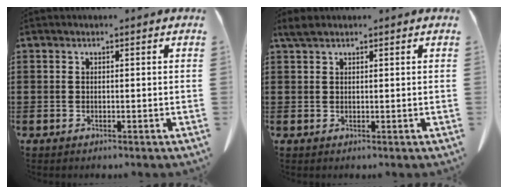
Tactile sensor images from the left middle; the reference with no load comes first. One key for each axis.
{"total": 1.6, "fx": 1.2, "fy": 0.5, "fz": 1.0, "tx": -0.023, "ty": 0.004, "tz": 0.022}